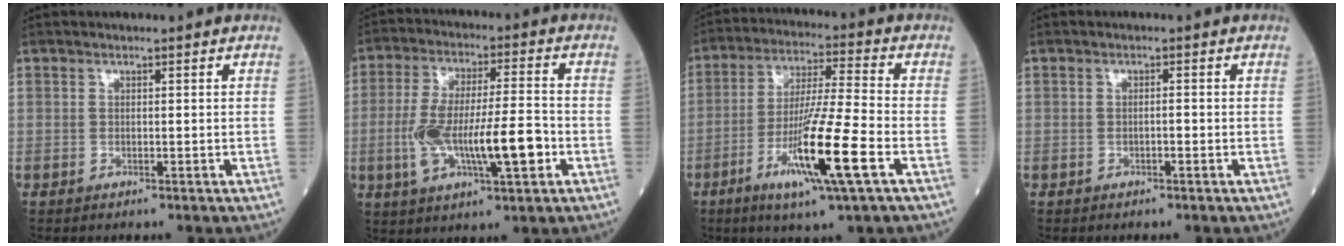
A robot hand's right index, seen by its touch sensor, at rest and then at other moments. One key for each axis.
{"total": 13.4, "fx": -3.2, "fy": 2.7, "fz": 12.7, "tx": -0.243, "ty": 0.006, "tz": -0.051}
{"total": 13.9, "fx": -5.5, "fy": -0.3, "fz": 12.7, "tx": -0.244, "ty": -0.021, "tz": -0.102}
{"total": 0.8, "fx": -0.3, "fy": 0.0, "fz": 0.7, "tx": -0.013, "ty": 0.002, "tz": -0.005}